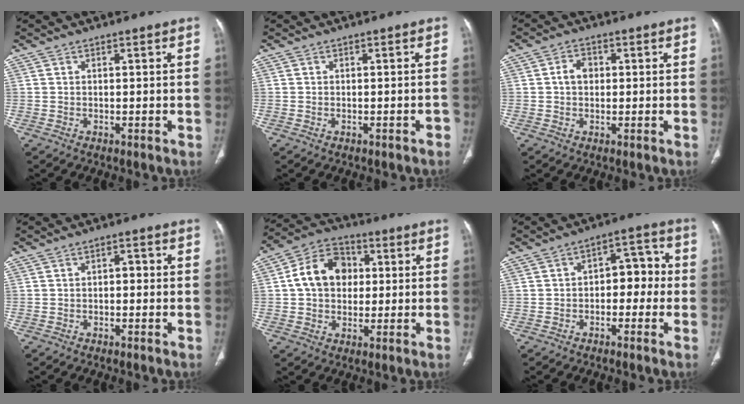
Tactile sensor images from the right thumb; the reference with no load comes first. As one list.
[{"total": 1.0, "force": [-0.7, 0.4, 0.6], "torque": [-0.010, 0.015, -0.005]}, {"total": 3.4, "force": [0.3, 2.7, 2.2], "torque": [-0.030, 0.011, 0.002]}, {"total": 1.9, "force": [-0.2, 1.2, 1.4], "torque": [-0.008, 0.009, -0.009]}, {"total": 12.0, "force": [1.5, 9.4, 7.3], "torque": [-0.101, 0.018, 0.017]}, {"total": 7.5, "force": [-1.0, 4.8, 5.6], "torque": [-0.038, 0.037, -0.026]}]